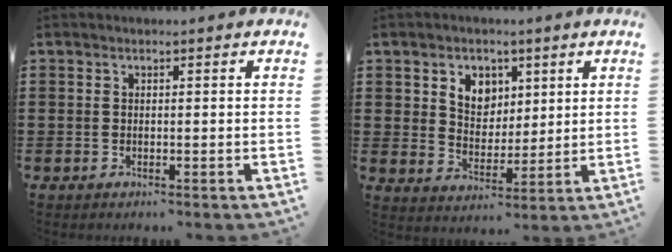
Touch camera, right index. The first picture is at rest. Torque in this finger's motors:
{"motor_torque": [0.65, 0.30, 0.21, 0.08]}